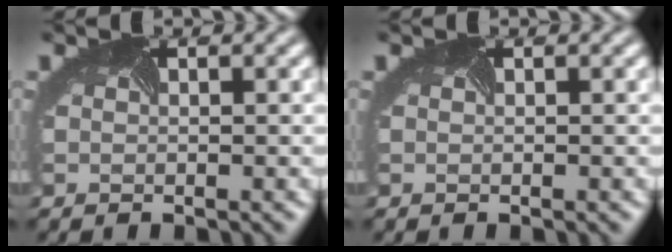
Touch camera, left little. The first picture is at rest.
{"total": 0.0}